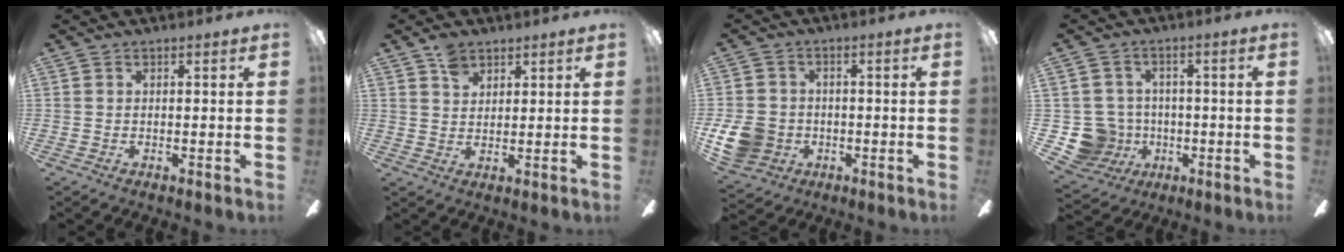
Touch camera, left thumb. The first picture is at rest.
{"total": 4.4, "force": [3.2, 2.7, 1.5], "torque": [-0.021, -0.008, 0.059]}
{"total": 10.0, "force": [-2.6, 8.5, 4.5], "torque": [-0.097, 0.023, -0.043]}
{"total": 9.3, "force": [-2.0, 8.9, 1.9], "torque": [-0.087, 0.018, -0.027]}